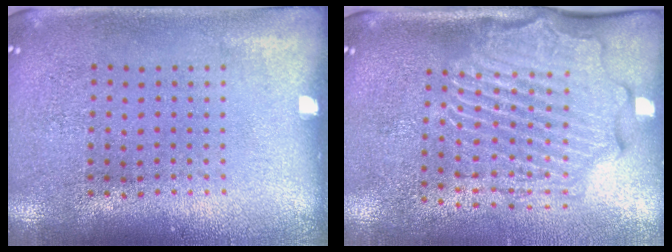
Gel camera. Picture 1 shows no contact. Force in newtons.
{"total": 2.6, "press": 2.3, "slide": 1.3}